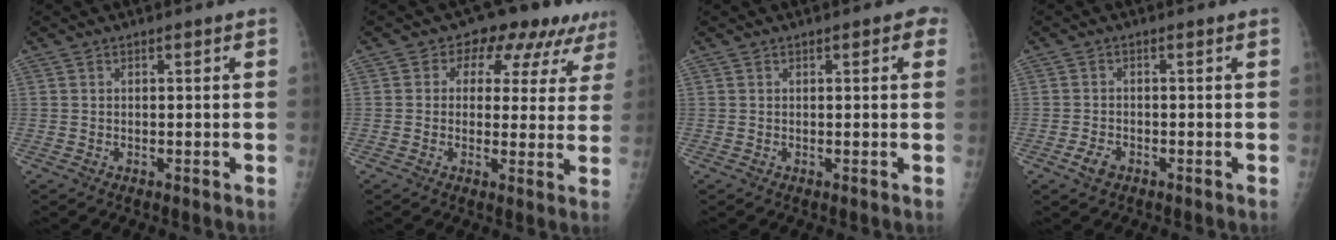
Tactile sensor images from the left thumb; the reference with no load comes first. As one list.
[{"total": 10.5, "force": [5.8, 7.0, 5.2], "torque": [-0.009, -0.011, 0.058]}, {"total": 2.5, "force": [1.0, 1.1, 2.0], "torque": [-0.016, 0.001, 0.008]}, {"total": 2.5, "force": [-1.3, 1.5, 1.5], "torque": [-0.029, 0.003, -0.021]}]